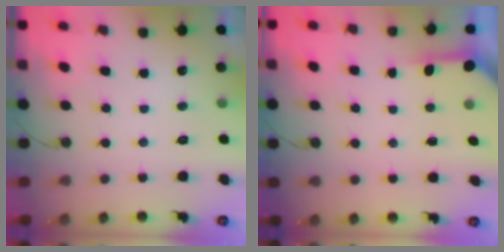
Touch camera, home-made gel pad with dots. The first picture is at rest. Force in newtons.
{"total": 3.5, "press": 3.4, "slide": 0.4}